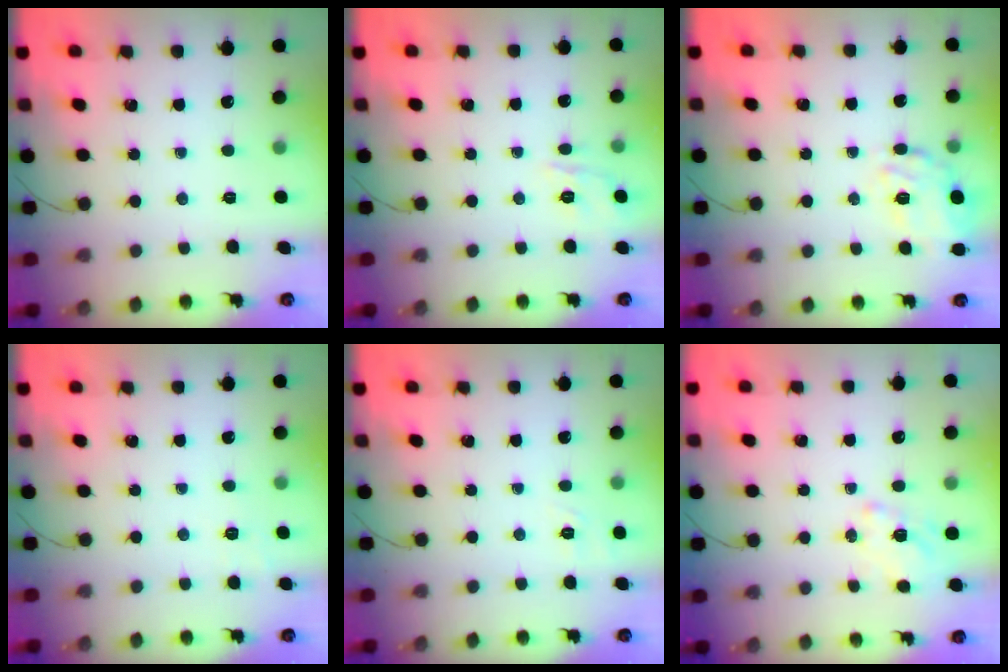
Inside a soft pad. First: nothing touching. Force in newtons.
{"total": 6.0, "press": 5.9, "slide": 1.4}
{"total": 18.5, "press": 18.4, "slide": 1.6}
{"total": 1.5, "press": 0.4, "slide": 1.4}
{"total": 1.5, "press": 0.1, "slide": 1.5}
{"total": 1.2, "press": 0.2, "slide": 1.2}